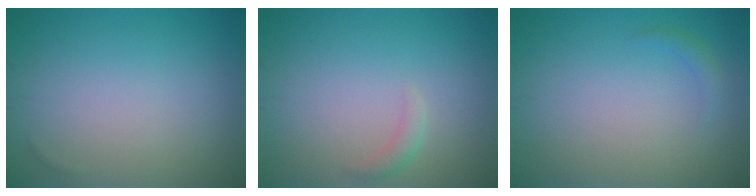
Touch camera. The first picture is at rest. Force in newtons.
{"total": 1.1, "press": 1.1, "slide": 0.0}
{"total": 0.9, "press": 0.9, "slide": 0.0}